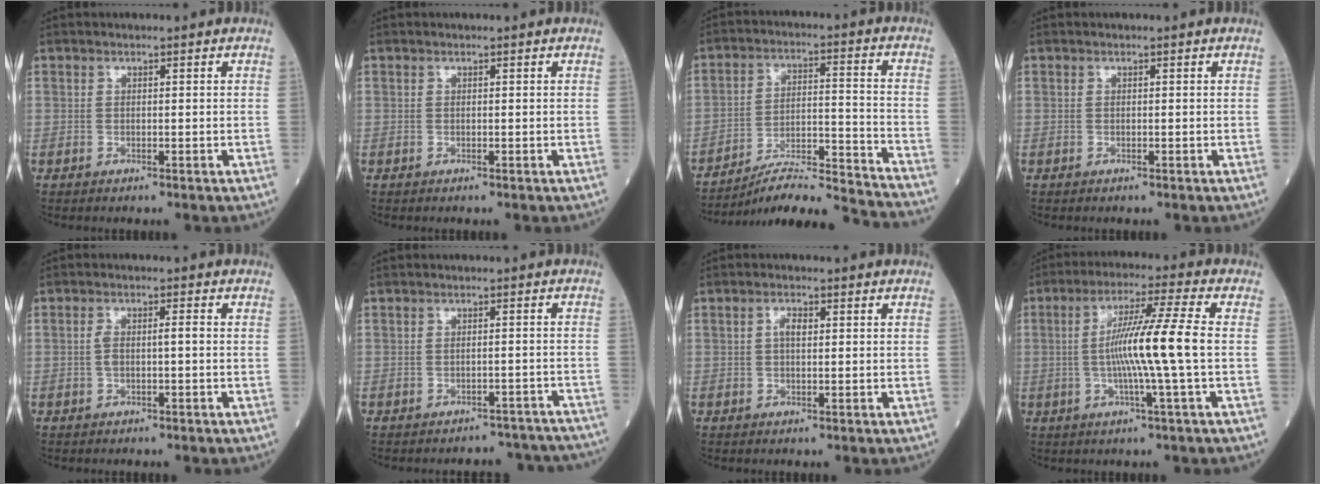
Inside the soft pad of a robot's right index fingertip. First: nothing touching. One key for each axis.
{"total": 0.0}
{"total": 16.5, "fx": -15.8, "fy": -1.3, "fz": 4.5, "tx": -0.071, "ty": 0.008, "tz": -0.247}
{"total": 0.0}
{"total": 2.5, "fx": -0.4, "fy": 0.8, "fz": 2.4, "tx": -0.048, "ty": 0.010, "tz": -0.007}
{"total": 9.0, "fx": -8.6, "fy": 2.6, "fz": 0.2, "tx": 0.017, "ty": 0.028, "tz": -0.084}
{"total": 2.0, "fx": 0.4, "fy": 0.8, "fz": 1.7, "tx": -0.035, "ty": 0.005, "tz": 0.006}
{"total": 10.5, "fx": -0.6, "fy": -1.7, "fz": 10.4, "tx": -0.190, "ty": 0.005, "tz": -0.012}